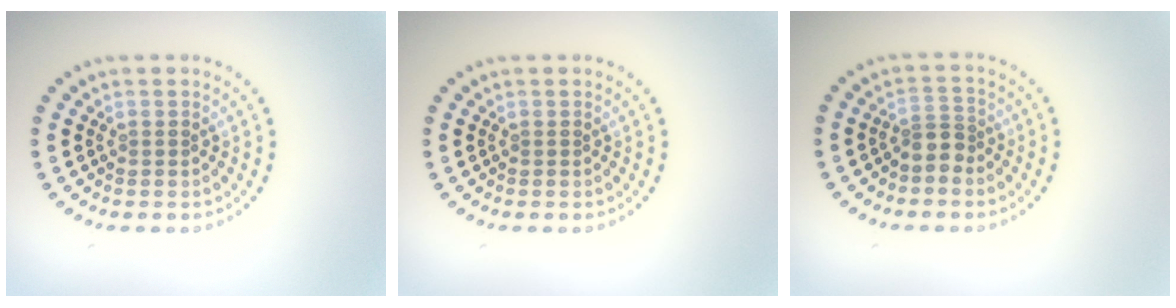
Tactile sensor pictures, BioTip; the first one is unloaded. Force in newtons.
{"total": 0.0}
{"total": 2.2, "press": 1.7, "slide": 1.4}